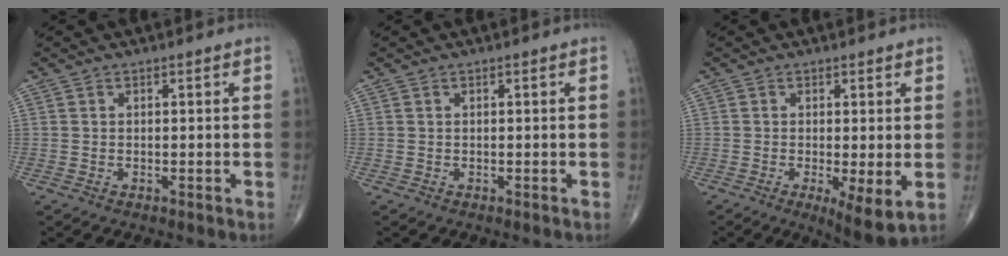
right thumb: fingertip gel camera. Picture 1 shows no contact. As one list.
[{"total": 0.0}, {"total": 6.3, "force": [-1.2, 1.6, 6.0], "torque": [-0.097, -0.022, -0.020]}]